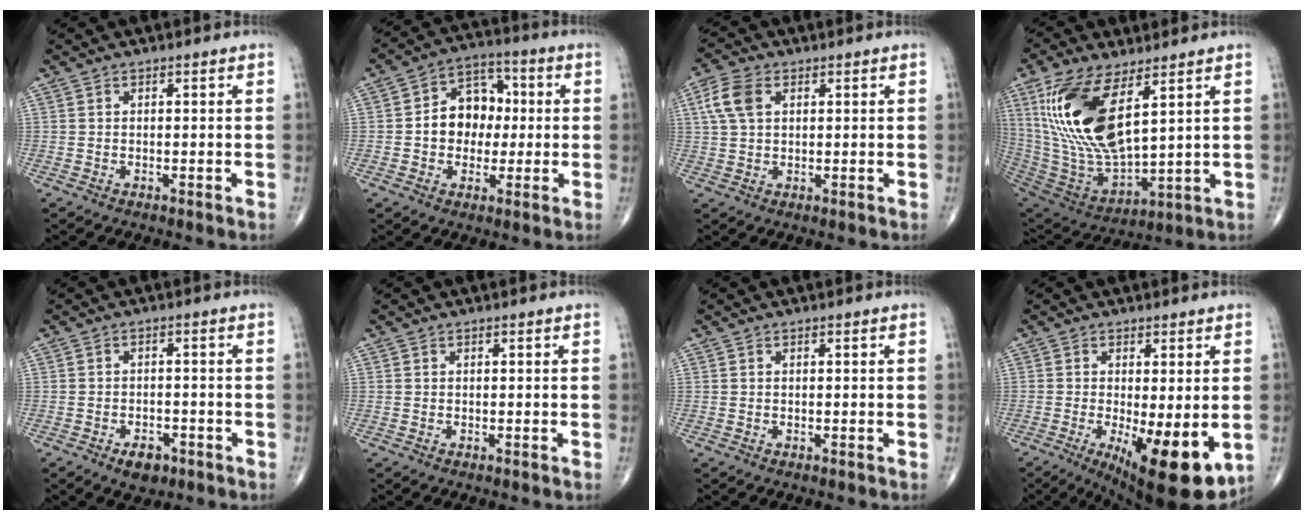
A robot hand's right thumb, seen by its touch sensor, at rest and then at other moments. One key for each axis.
{"total": 10.8, "fx": 0.1, "fy": 8.4, "fz": 6.7, "tx": -0.060, "ty": 0.029, "tz": -0.006}
{"total": 6.3, "fx": 2.0, "fy": 3.9, "fz": 4.5, "tx": -0.098, "ty": 0.009, "tz": 0.038}
{"total": 21.2, "fx": 7.8, "fy": 9.1, "fz": 17.5, "tx": -0.352, "ty": -0.035, "tz": 0.161}
{"total": 4.1, "fx": -2.4, "fy": 2.4, "fz": 2.3, "tx": -0.021, "ty": 0.008, "tz": -0.033}
{"total": 0.0}
{"total": 0.0}
{"total": 13.4, "fx": -3.3, "fy": 4.1, "fz": 12.2, "tx": -0.172, "ty": -0.028, "tz": -0.036}